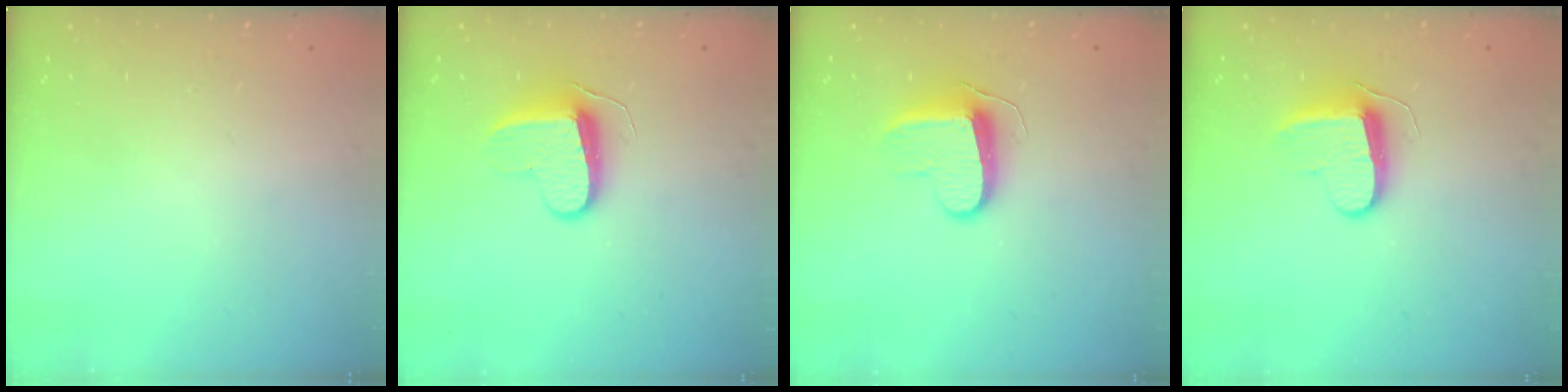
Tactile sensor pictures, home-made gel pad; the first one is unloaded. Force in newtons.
{"total": 9.0, "press": 9.0, "slide": 0.4}
{"total": 9.3, "press": 9.3, "slide": 0.3}
{"total": 9.6, "press": 9.6, "slide": 0.4}